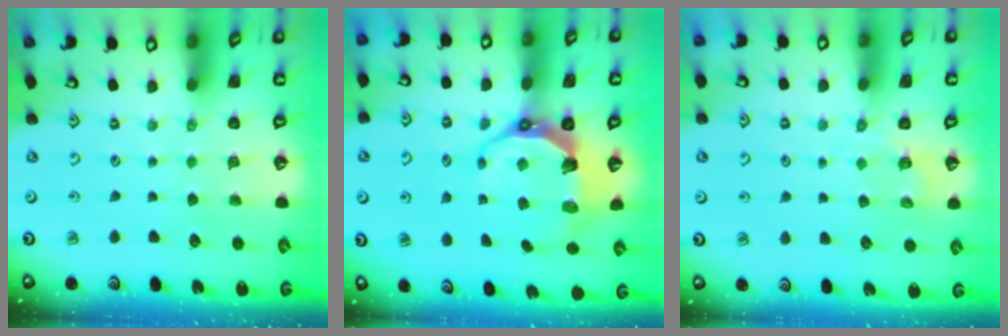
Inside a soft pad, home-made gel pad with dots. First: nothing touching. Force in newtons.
{"total": 8.9, "press": 7.4, "slide": 4.8}
{"total": 2.3, "press": 1.5, "slide": 1.7}